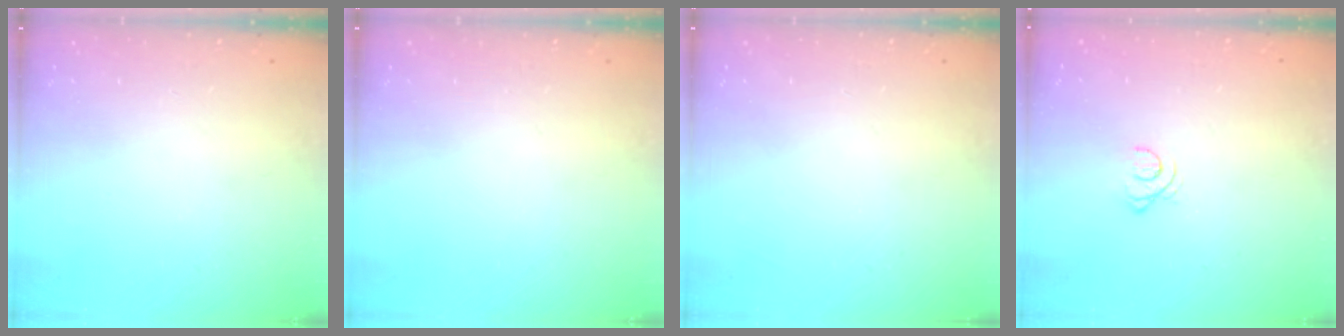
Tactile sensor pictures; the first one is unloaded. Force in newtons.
{"total": 0.0}
{"total": 0.0}
{"total": 2.4, "press": 2.4, "slide": 0.3}